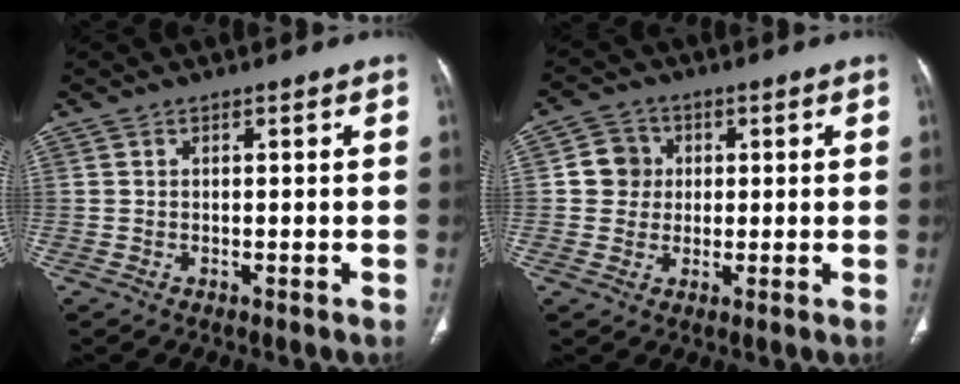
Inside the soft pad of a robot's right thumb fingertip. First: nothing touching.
{"total": 5.5, "force": [0.6, 5.2, 1.4], "torque": [0.003, 0.006, 0.005]}